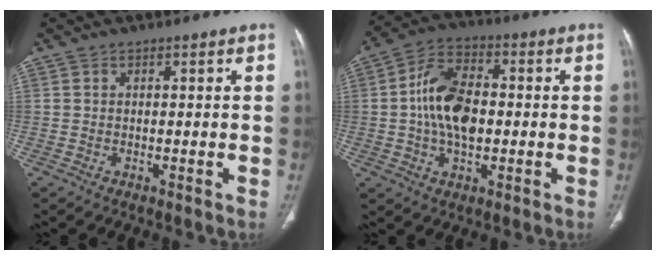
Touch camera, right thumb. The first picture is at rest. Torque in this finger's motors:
{"motor_torque": [2.57, 2.44, 1.71, -0.26, 0.26]}